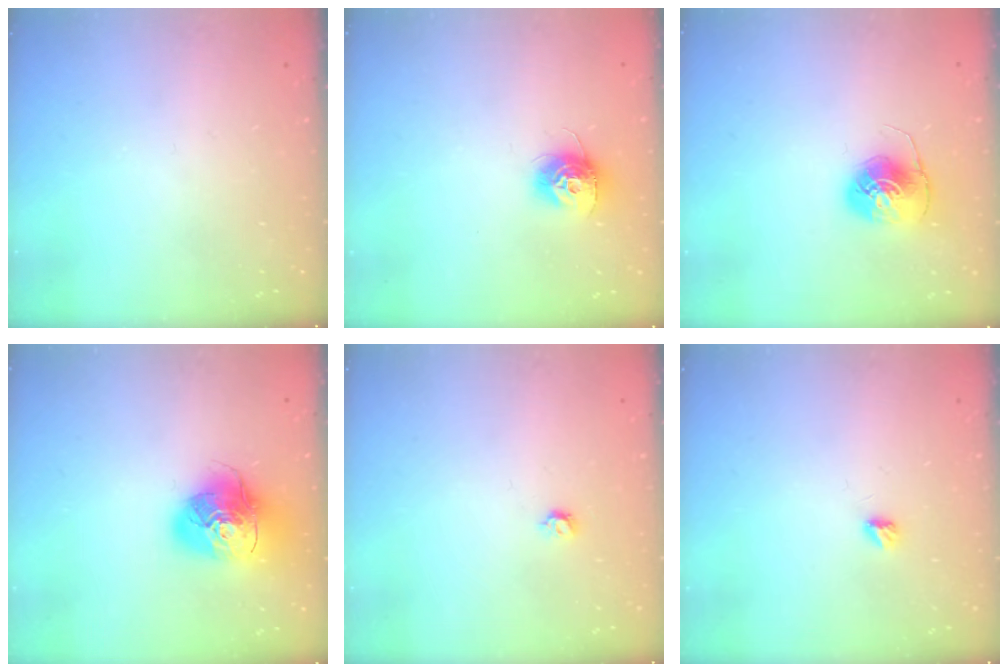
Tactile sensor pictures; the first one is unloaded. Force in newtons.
{"total": 10.2, "press": 10.2, "slide": 0.4}
{"total": 7.9, "press": 7.9, "slide": 0.3}
{"total": 15.9, "press": 15.8, "slide": 2.3}
{"total": 3.6, "press": 3.6, "slide": 0.7}
{"total": 3.3, "press": 3.3, "slide": 0.4}